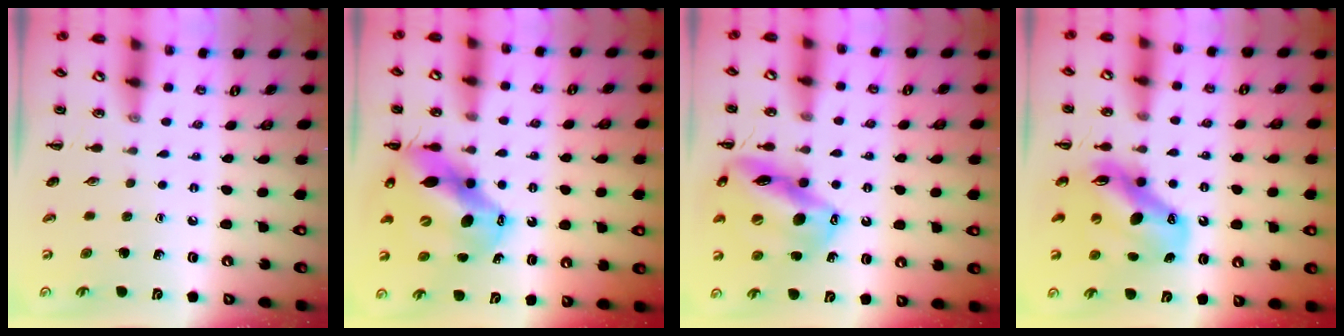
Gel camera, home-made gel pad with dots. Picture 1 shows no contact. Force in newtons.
{"total": 14.8, "press": 14.3, "slide": 3.9}
{"total": 17.8, "press": 17.2, "slide": 4.6}
{"total": 12.7, "press": 12.2, "slide": 3.7}